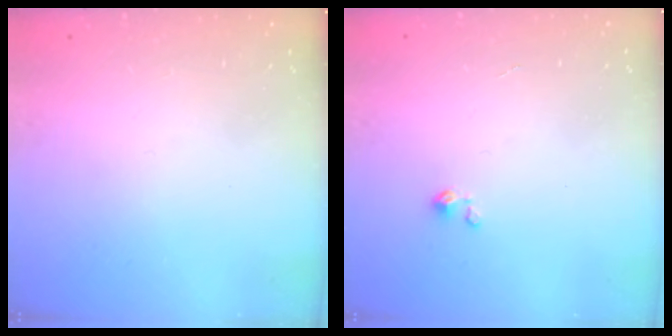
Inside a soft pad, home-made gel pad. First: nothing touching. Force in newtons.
{"total": 1.6, "press": 1.6, "slide": 0.2}